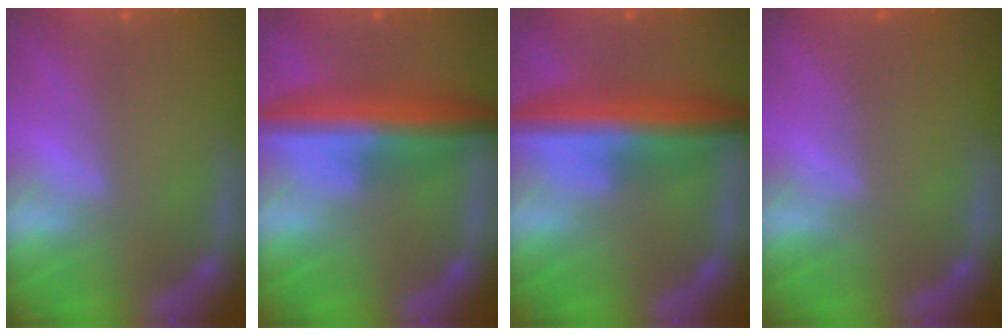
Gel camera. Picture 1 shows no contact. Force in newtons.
{"total": 8.0}
{"total": 8.0}
{"total": 0.0}